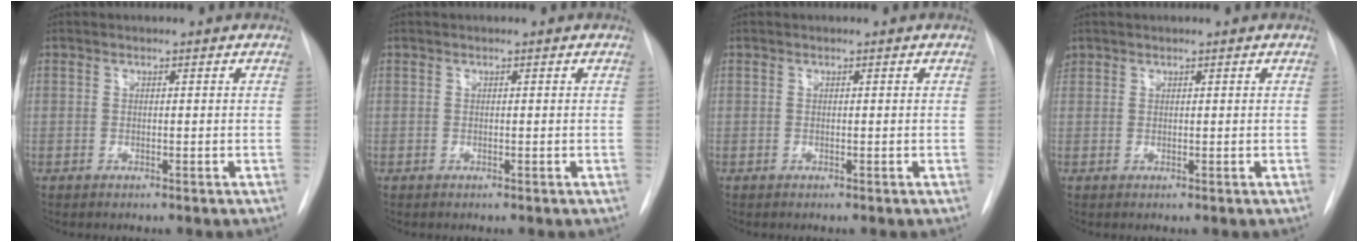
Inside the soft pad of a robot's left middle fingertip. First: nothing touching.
{"total": 0.0}
{"total": 0.0}
{"total": 1.0, "force": [0.7, 0.7, 0.0], "torque": [0.000, 0.014, 0.013]}